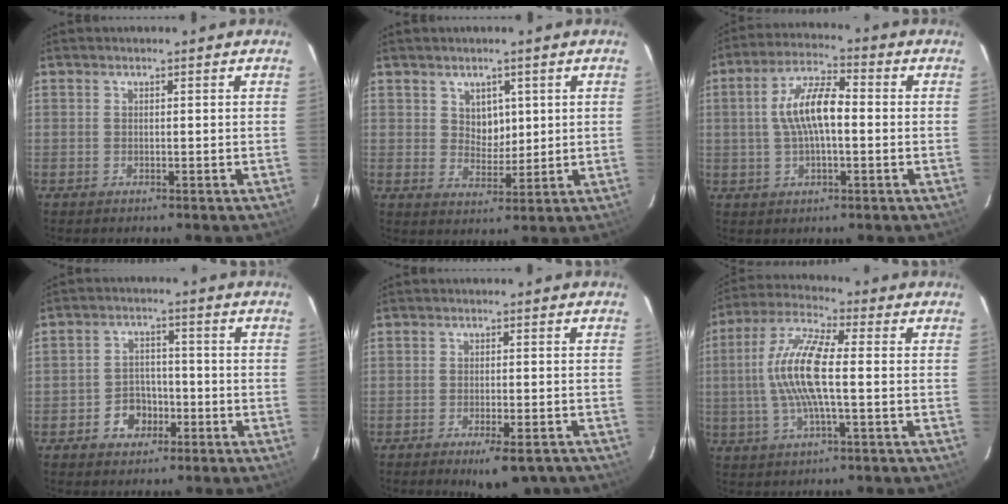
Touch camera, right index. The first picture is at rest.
{"total": 4.4, "force": [1.8, 3.5, 1.9], "torque": [-0.027, 0.002, 0.038]}
{"total": 9.7, "force": [0.0, 3.6, 9.0], "torque": [-0.174, 0.017, 0.001]}
{"total": 5.7, "force": [-2.9, 4.6, 1.8], "torque": [-0.046, 0.018, -0.034]}
{"total": 7.2, "force": [-5.3, 2.2, 4.3], "torque": [-0.073, -0.008, -0.069]}
{"total": 12.2, "force": [-0.5, 2.5, 11.9], "torque": [-0.242, 0.008, -0.015]}